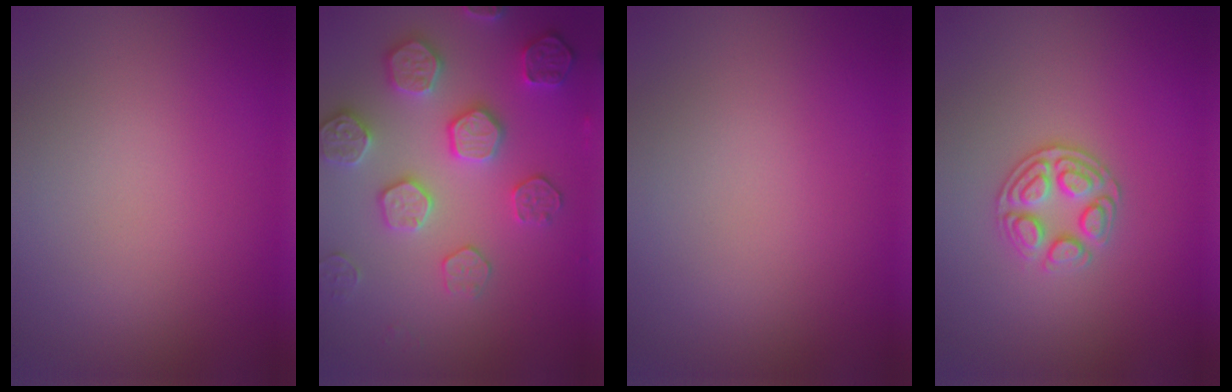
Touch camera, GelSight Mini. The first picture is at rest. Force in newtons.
{"total": 5.1, "press": 4.9, "slide": 1.4}
{"total": 0.0}
{"total": 2.9, "press": 2.7, "slide": 1.0}